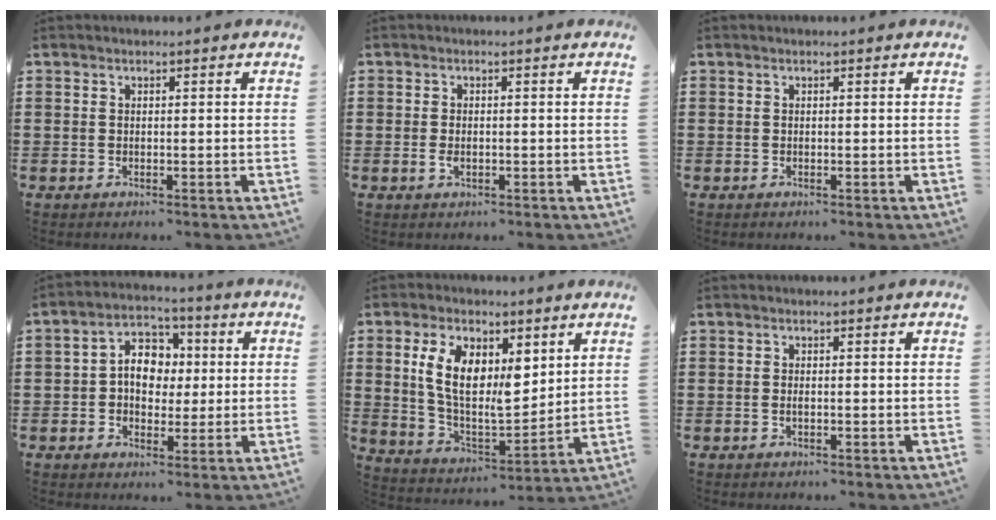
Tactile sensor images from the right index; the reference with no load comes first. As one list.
[{"total": 1.3, "force": [0.0, 0.7, 1.2], "torque": [-0.023, -0.001, 0.001]}, {"total": 0.0}, {"total": 6.5, "force": [0.2, 5.1, 4.1], "torque": [-0.071, 0.008, -0.006]}, {"total": 10.8, "force": [4.6, 5.4, 8.2], "torque": [-0.160, -0.003, 0.084]}, {"total": 0.6, "force": [0.1, 0.0, 0.6], "torque": [-0.013, -0.006, 0.004]}]